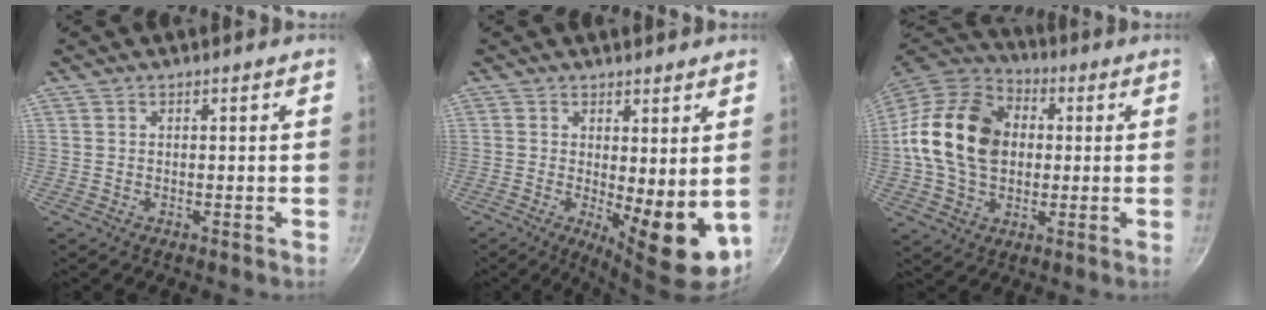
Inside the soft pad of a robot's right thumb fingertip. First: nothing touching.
{"total": 9.7, "force": [-0.2, 3.5, 9.0], "torque": [-0.109, -0.016, 0.008]}
{"total": 19.0, "force": [1.4, 14.1, 12.6], "torque": [-0.210, 0.025, 0.015]}